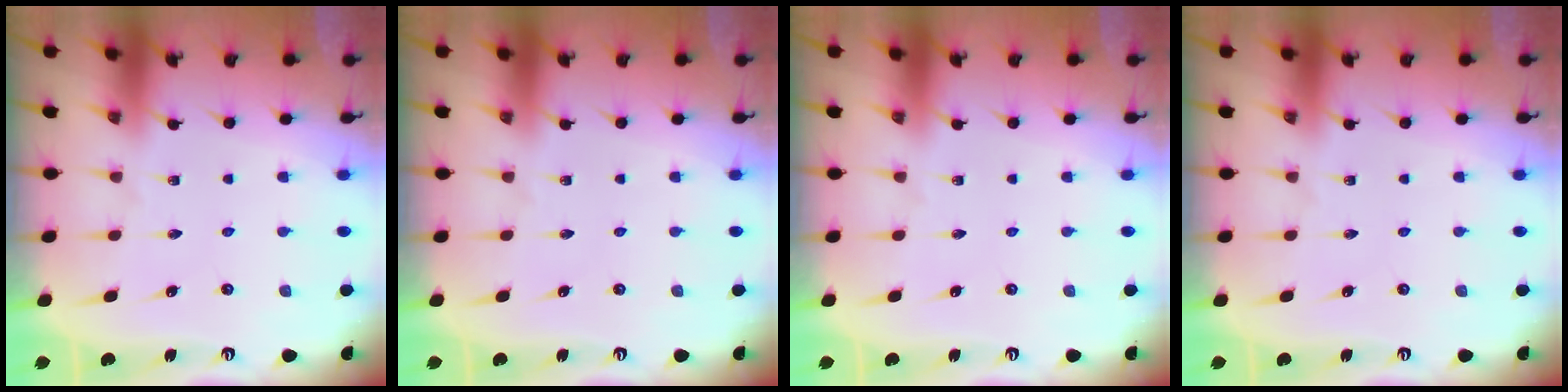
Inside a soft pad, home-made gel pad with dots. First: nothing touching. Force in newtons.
{"total": 0.0}
{"total": 0.0}
{"total": 0.0}